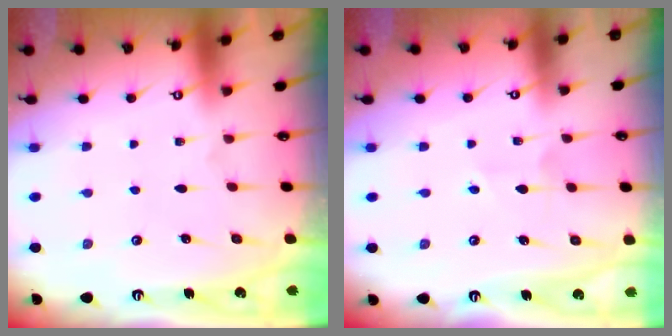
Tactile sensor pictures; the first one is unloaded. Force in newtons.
{"total": 3.7, "press": 3.5, "slide": 1.2}